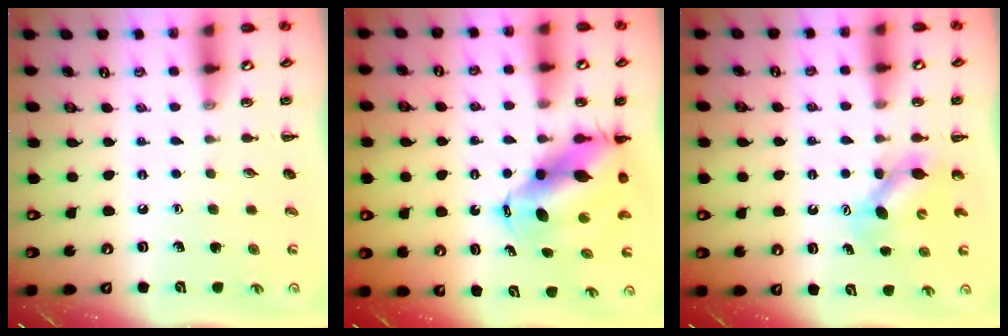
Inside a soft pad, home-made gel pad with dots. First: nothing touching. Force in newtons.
{"total": 10.5, "press": 10.2, "slide": 2.5}
{"total": 5.8, "press": 5.8, "slide": 0.6}